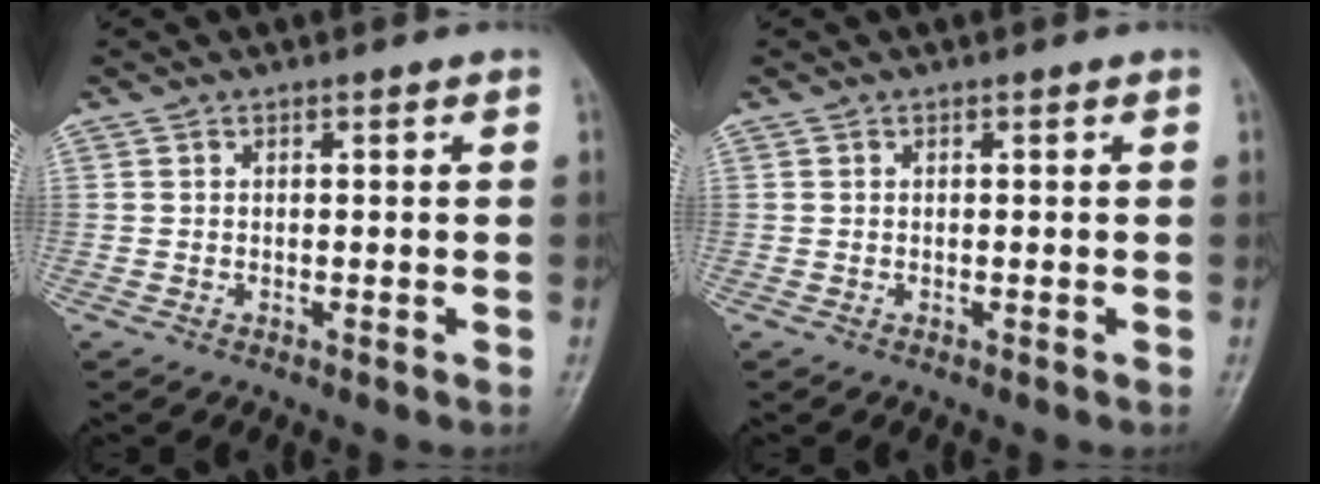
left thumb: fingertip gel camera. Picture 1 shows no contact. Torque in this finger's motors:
{"motor_torque": [0.00, 0.00, 0.00, 0.00, 0.00]}